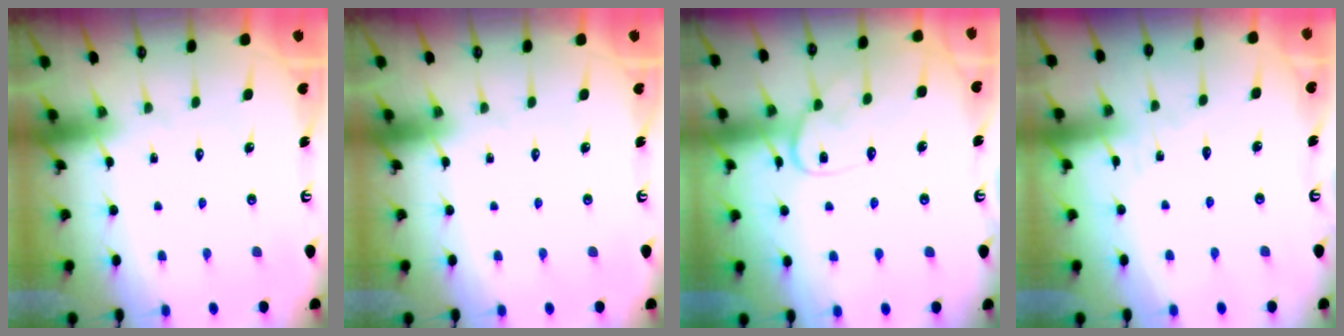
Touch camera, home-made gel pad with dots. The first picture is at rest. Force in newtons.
{"total": 0.0}
{"total": 12.0, "press": 12.0, "slide": 0.9}
{"total": 3.3, "press": 3.3, "slide": 0.4}